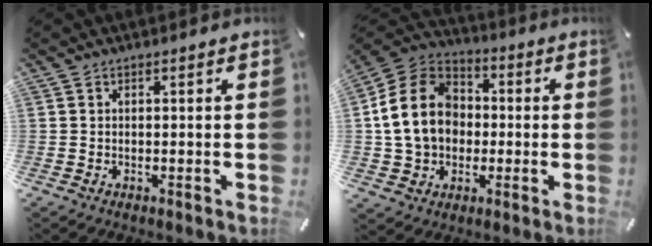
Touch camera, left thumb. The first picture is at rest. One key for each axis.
{"total": 15.3, "fx": -0.7, "fy": 13.2, "fz": 7.7, "tx": -0.176, "ty": 0.027, "tz": -0.012}